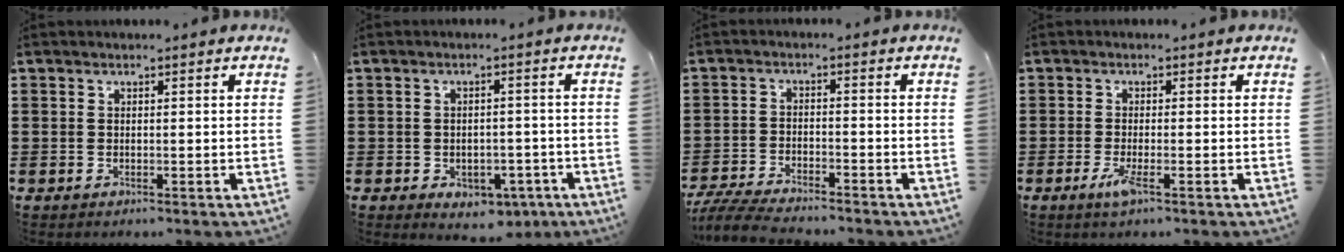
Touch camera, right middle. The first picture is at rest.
{"total": 2.7, "force": [-1.9, 1.7, 1.1], "torque": [-0.024, 0.004, -0.038]}
{"total": 5.5, "force": [-5.2, 0.4, 1.7], "torque": [-0.043, -0.004, -0.105]}
{"total": 3.0, "force": [-1.2, 0.4, 2.7], "torque": [-0.060, -0.012, -0.024]}